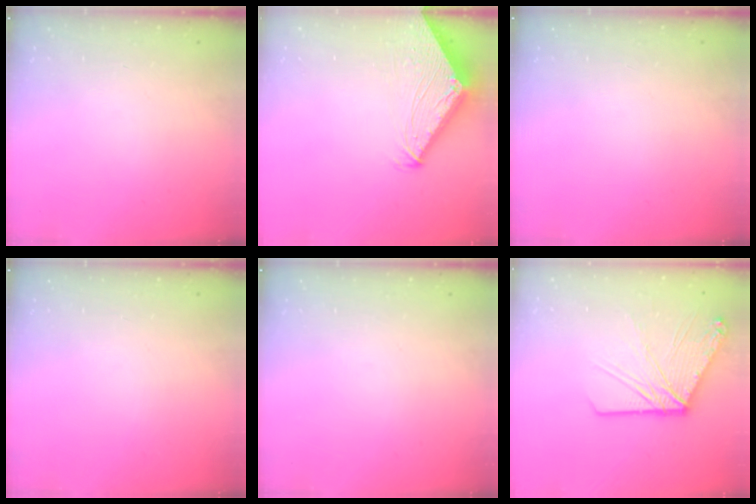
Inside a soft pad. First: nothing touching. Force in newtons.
{"total": 4.7, "press": 4.7, "slide": 0.1}
{"total": 0.0}
{"total": 0.0}
{"total": 0.0}
{"total": 14.4, "press": 14.3, "slide": 2.1}